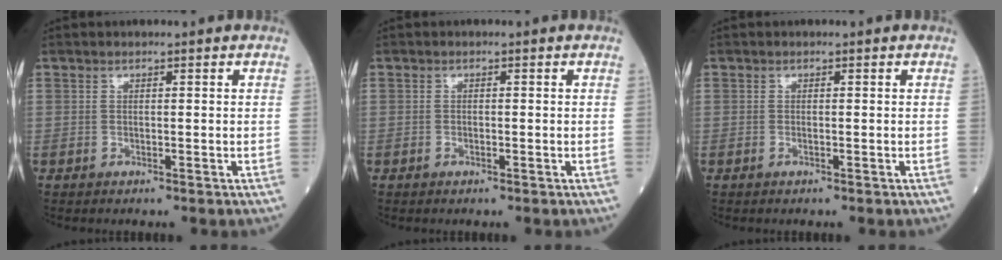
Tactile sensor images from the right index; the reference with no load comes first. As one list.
[{"total": 0.9, "force": [-0.4, 0.3, 0.7], "torque": [-0.015, 0.000, -0.007]}, {"total": 0.6, "force": [-0.3, 0.1, 0.5], "torque": [-0.013, -0.001, -0.005]}]